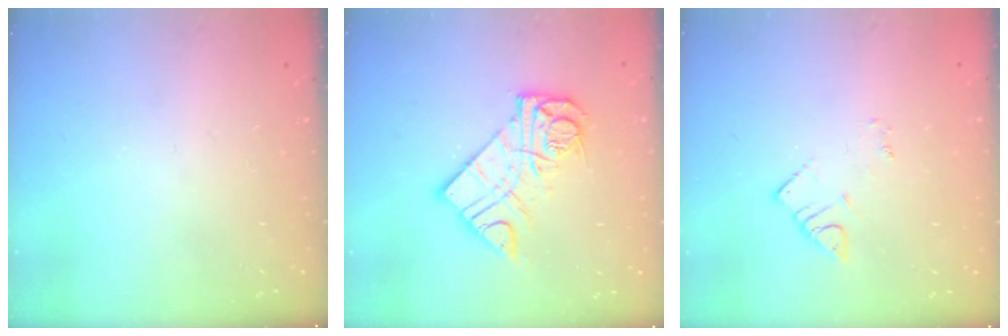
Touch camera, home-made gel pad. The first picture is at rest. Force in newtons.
{"total": 13.7, "press": 13.7, "slide": 1.4}
{"total": 2.7, "press": 2.7, "slide": 0.4}